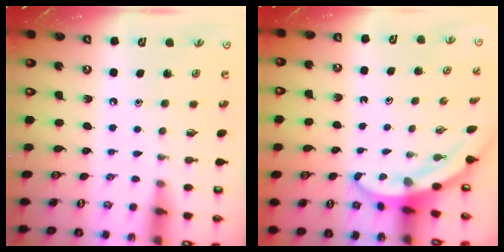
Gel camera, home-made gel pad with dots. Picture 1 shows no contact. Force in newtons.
{"total": 3.3, "press": 3.3, "slide": 0.1}